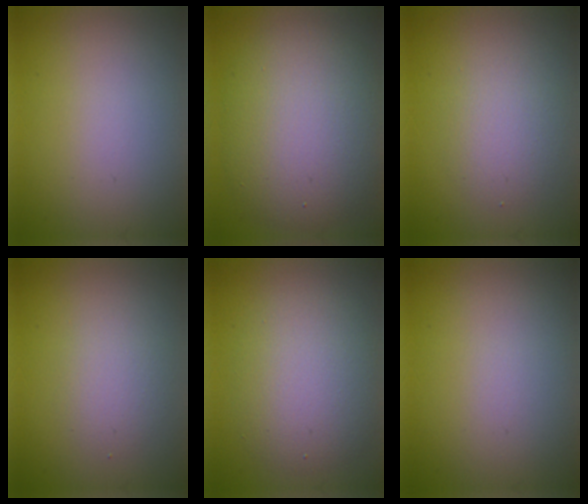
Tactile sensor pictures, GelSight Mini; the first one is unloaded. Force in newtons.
{"total": 8.3, "press": 8.2, "slide": 1.0}
{"total": 2.4, "press": 2.4, "slide": 0.1}
{"total": 1.9, "press": 1.9, "slide": 0.1}
{"total": 4.9, "press": 4.8, "slide": 0.4}
{"total": 0.0}